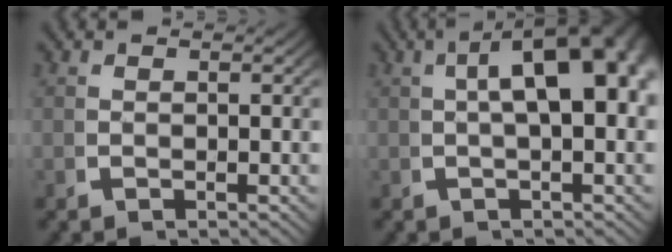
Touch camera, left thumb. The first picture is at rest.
{"total": 11.4, "force": [2.7, 6.0, 9.3], "torque": [-0.102, 0.034, 0.015]}